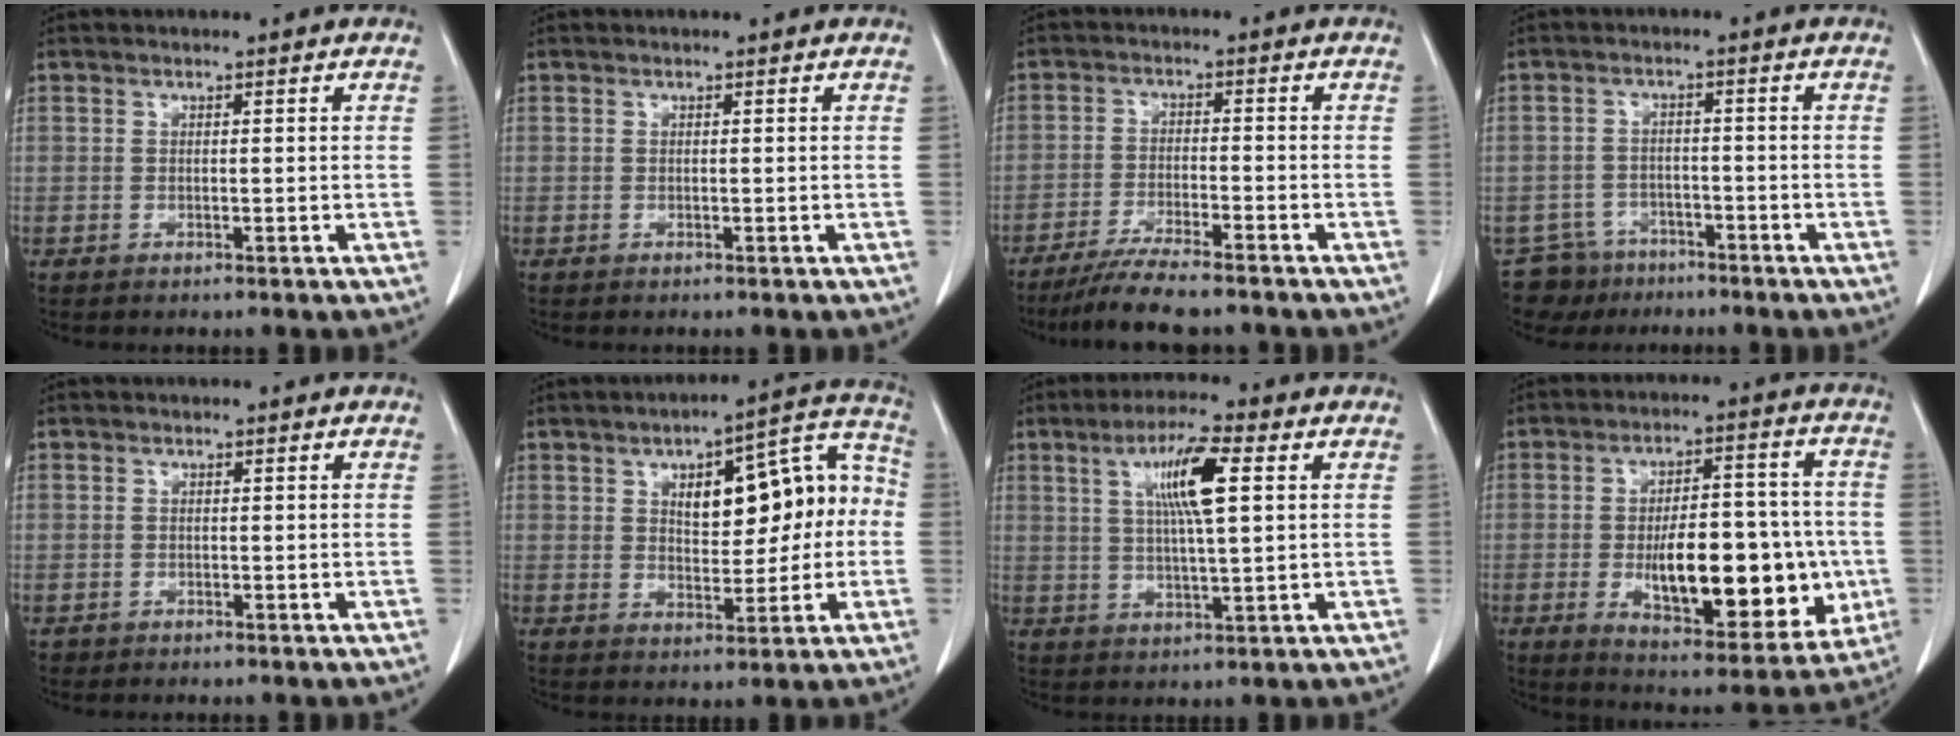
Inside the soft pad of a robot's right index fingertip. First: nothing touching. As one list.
[{"total": 0.0}, {"total": 9.1, "force": [-7.8, 0.7, 4.7], "torque": [-0.077, -0.023, -0.128]}, {"total": 5.9, "force": [-4.4, 3.9, -0.5], "torque": [0.014, 0.010, -0.073]}, {"total": 0.8, "force": [-0.4, 0.7, -0.1], "torque": [-0.007, 0.005, -0.009]}, {"total": 13.7, "force": [1.2, 5.9, 12.3], "torque": [-0.156, 0.048, 0.027]}, {"total": 8.9, "force": [2.8, 0.9, 8.4], "torque": [-0.154, 0.008, 0.049]}, {"total": 18.9, "force": [-3.2, 7.5, 17.1], "torque": [-0.248, 0.011, -0.028]}]